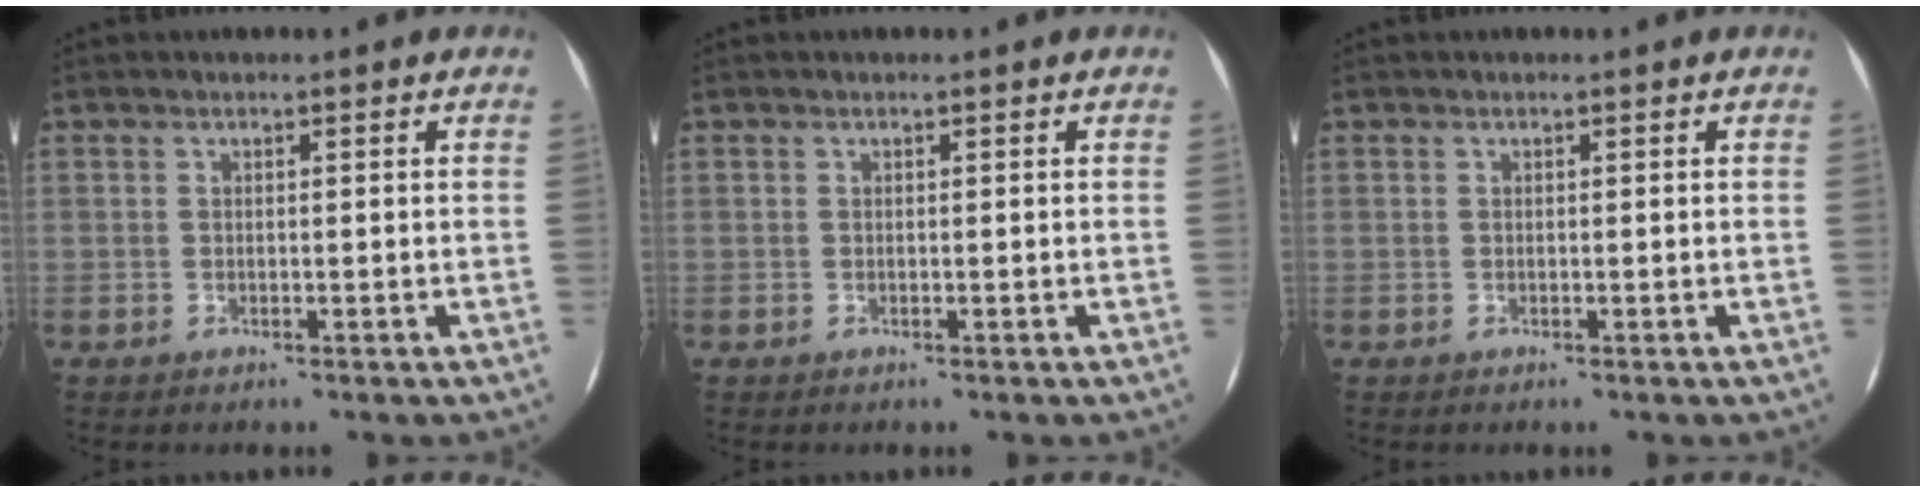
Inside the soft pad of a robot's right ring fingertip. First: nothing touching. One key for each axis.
{"total": 0.0}
{"total": 0.0}